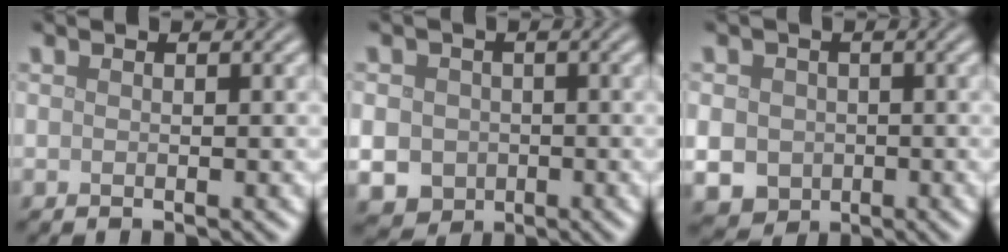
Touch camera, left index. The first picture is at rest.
{"total": 5.7, "force": [-0.7, 5.4, 1.7], "torque": [-0.040, -0.002, -0.031]}
{"total": 4.8, "force": [-0.4, 4.5, 1.7], "torque": [-0.036, -0.004, -0.019]}